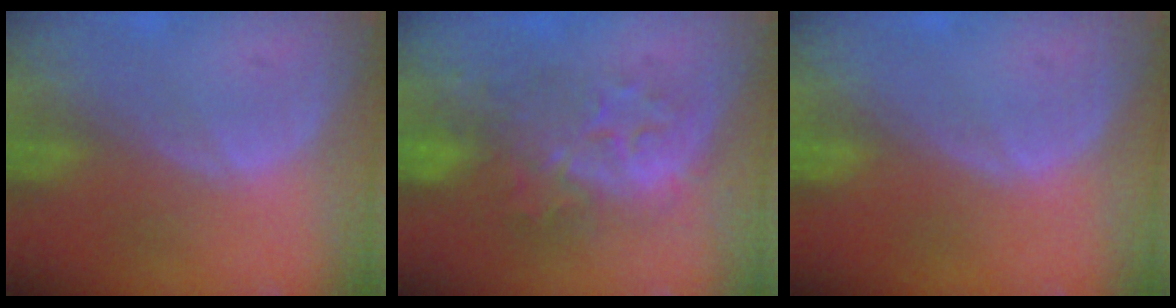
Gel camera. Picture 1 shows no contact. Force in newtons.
{"total": 8.4, "press": 8.3, "slide": 1.3}
{"total": 0.0}